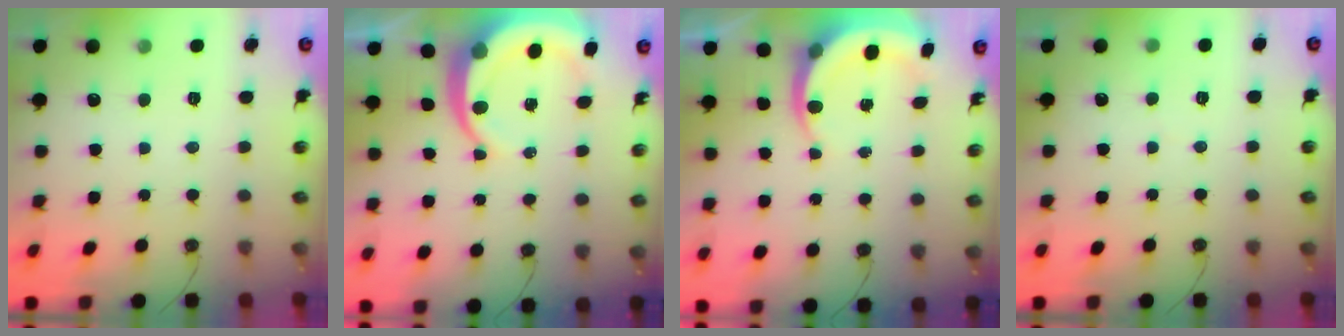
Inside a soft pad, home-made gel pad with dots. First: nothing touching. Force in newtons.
{"total": 8.8, "press": 8.8, "slide": 1.1}
{"total": 5.3, "press": 5.3, "slide": 0.5}
{"total": 1.4, "press": 1.3, "slide": 0.1}